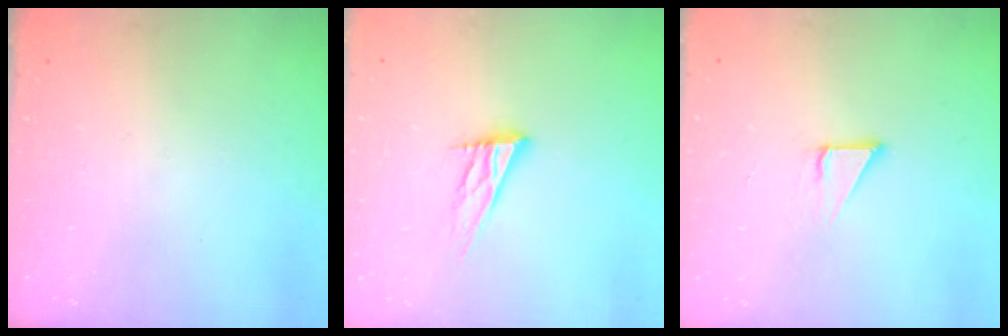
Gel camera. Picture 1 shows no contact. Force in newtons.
{"total": 12.7, "press": 12.4, "slide": 2.8}
{"total": 3.5, "press": 3.5, "slide": 0.2}